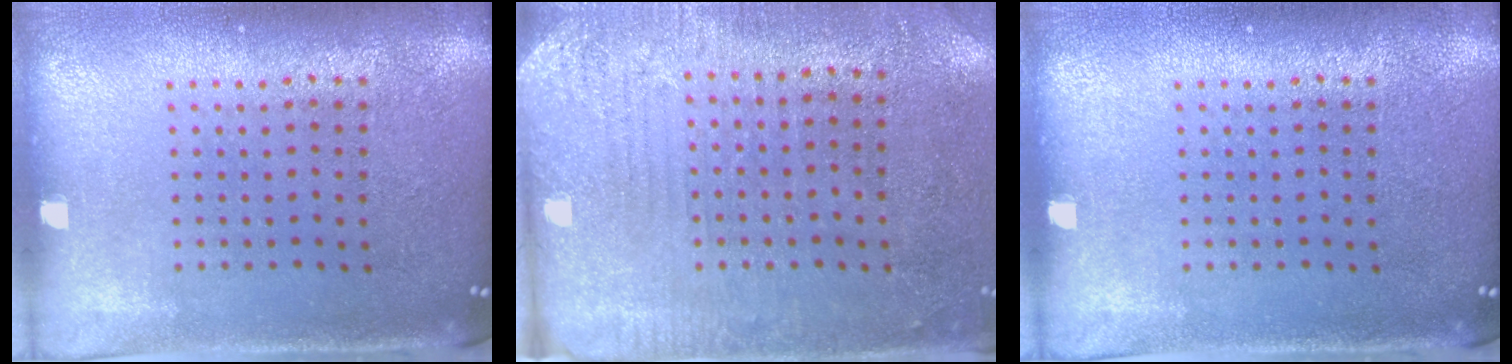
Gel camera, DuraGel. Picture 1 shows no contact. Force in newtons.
{"total": 2.8, "press": 2.4, "slide": 1.4}
{"total": 0.0}